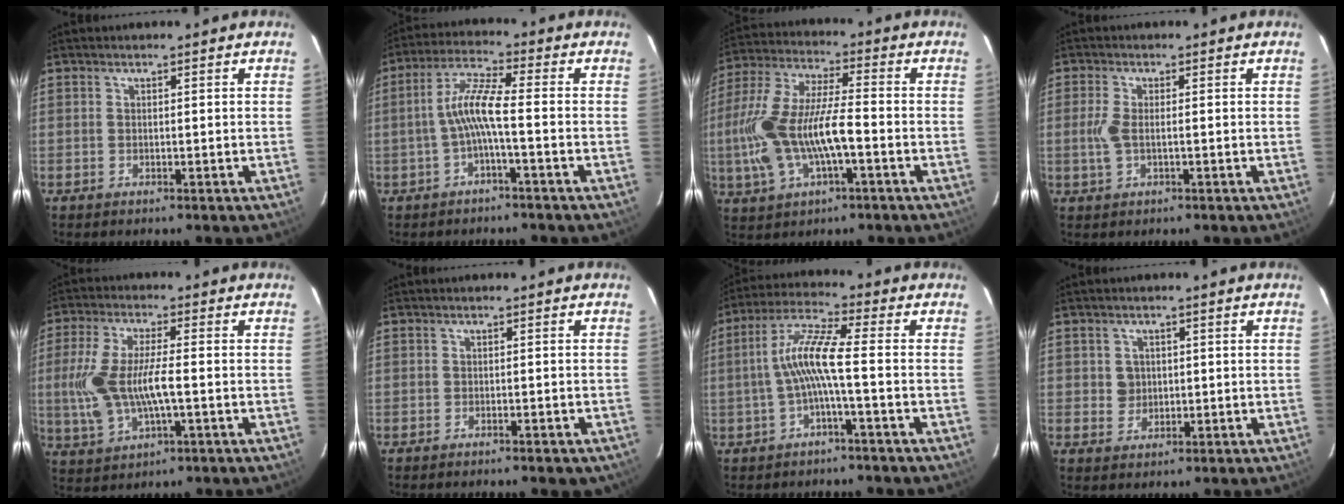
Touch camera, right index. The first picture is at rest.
{"total": 6.5, "force": [-1.8, 0.3, 6.2], "torque": [-0.144, 0.016, -0.034]}
{"total": 16.3, "force": [-3.9, 5.7, 14.8], "torque": [-0.315, 0.000, -0.071]}
{"total": 4.1, "force": [-0.5, 1.7, 3.7], "torque": [-0.083, -0.001, -0.010]}
{"total": 12.2, "force": [-1.4, 4.5, 11.3], "torque": [-0.236, -0.004, -0.020]}
{"total": 3.4, "force": [-2.7, 1.3, 1.6], "torque": [-0.030, 0.001, -0.026]}
{"total": 7.9, "force": [-1.7, 0.2, 7.7], "torque": [-0.174, 0.016, -0.032]}
{"total": 3.0, "force": [0.3, 2.9, 0.6], "torque": [-0.007, 0.007, 0.007]}